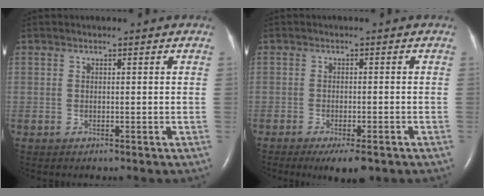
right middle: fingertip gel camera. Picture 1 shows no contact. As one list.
[{"total": 5.1, "force": [-3.5, 1.1, 3.6], "torque": [-0.051, -0.010, -0.047]}]